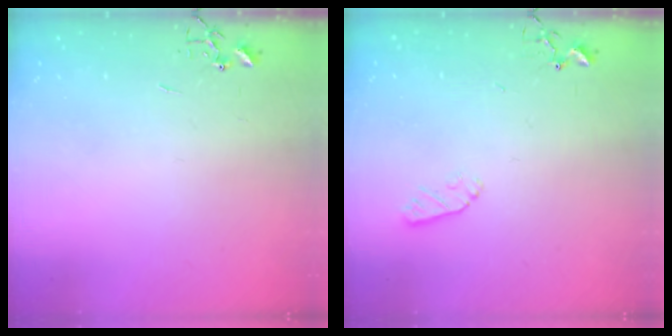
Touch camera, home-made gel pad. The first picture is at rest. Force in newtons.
{"total": 5.0, "press": 4.9, "slide": 0.9}